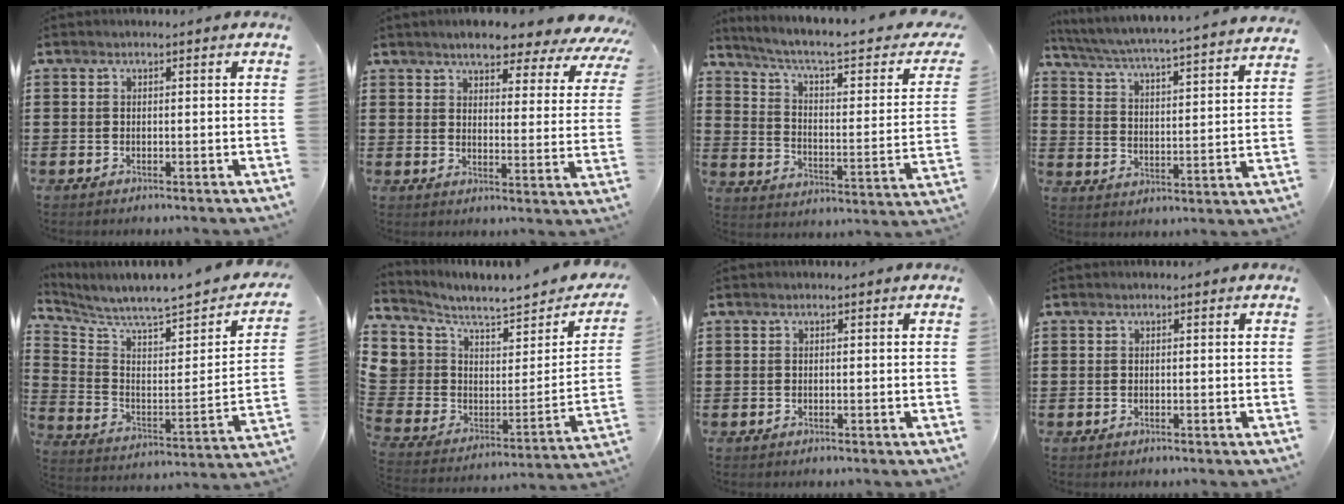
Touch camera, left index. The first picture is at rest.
{"total": 5.7, "force": [5.1, 1.0, 2.1], "torque": [-0.050, -0.030, 0.084]}
{"total": 6.1, "force": [4.1, 1.2, 4.3], "torque": [-0.095, -0.031, 0.062]}
{"total": 4.1, "force": [3.7, -1.0, 1.4], "torque": [-0.049, -0.042, 0.052]}
{"total": 4.6, "force": [4.3, -0.2, 1.8], "torque": [-0.063, -0.055, 0.063]}
{"total": 3.8, "force": [2.7, 2.7, -0.3], "torque": [-0.042, -0.044, 0.042]}
{"total": 0.0}
{"total": 0.0}